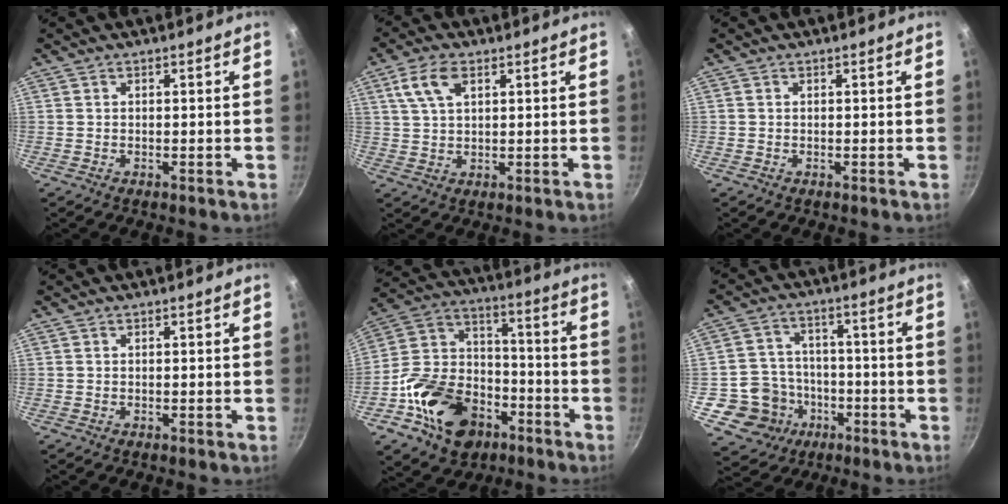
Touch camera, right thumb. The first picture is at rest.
{"total": 6.7, "force": [2.9, 3.6, 4.9], "torque": [-0.090, 0.004, 0.056]}
{"total": 0.0}
{"total": 0.0}
{"total": 21.1, "force": [-9.2, 15.1, 11.5], "torque": [-0.189, 0.069, -0.155]}
{"total": 11.3, "force": [-3.9, 10.3, 2.6], "torque": [-0.010, 0.047, -0.058]}